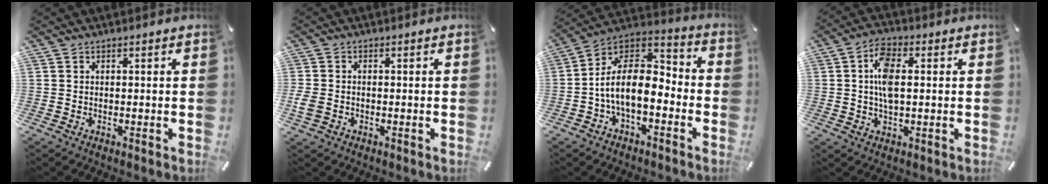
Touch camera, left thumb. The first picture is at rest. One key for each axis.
{"total": 3.0, "fx": -0.9, "fy": 2.2, "fz": 1.8, "tx": -0.043, "ty": 0.001, "tz": -0.017}
{"total": 13.1, "fx": -4.5, "fy": 7.5, "fz": 9.7, "tx": -0.196, "ty": 0.015, "tz": -0.083}
{"total": 7.8, "fx": 0.8, "fy": 4.0, "fz": 6.6, "tx": -0.133, "ty": 0.000, "tz": 0.006}